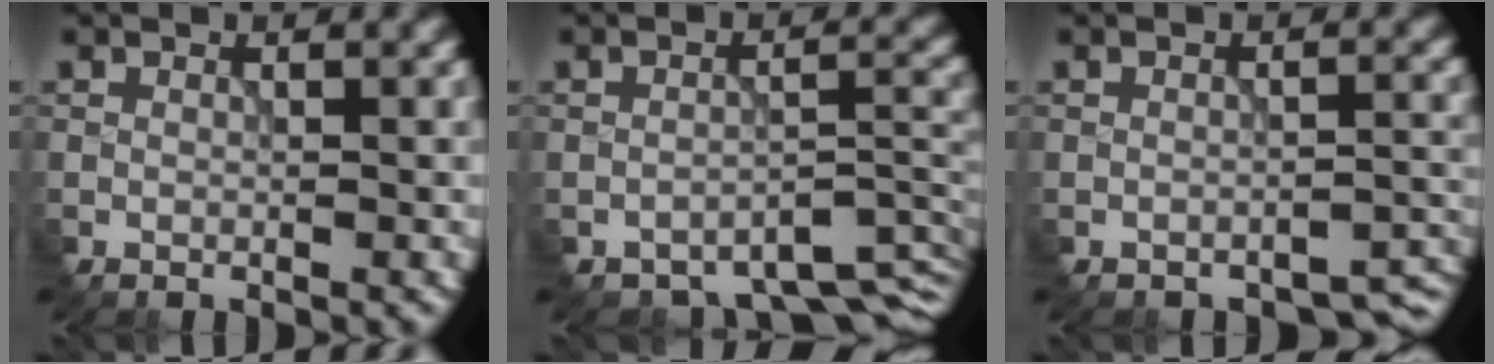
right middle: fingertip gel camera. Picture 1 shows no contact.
{"total": 6.2, "force": [-5.3, 2.2, 2.4], "torque": [-0.026, -0.020, -0.072]}
{"total": 3.1, "force": [-3.0, 0.8, 0.5], "torque": [-0.012, -0.003, -0.038]}